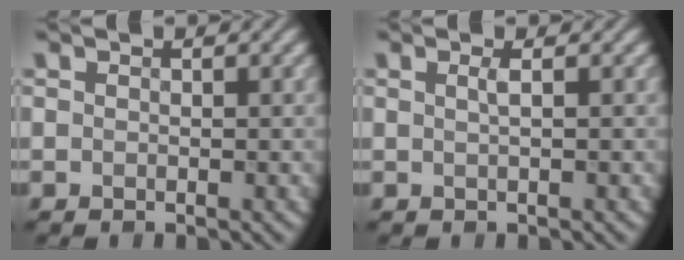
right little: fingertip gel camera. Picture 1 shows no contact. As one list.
[{"total": 0.8, "force": [0.3, 0.0, 0.7], "torque": [-0.014, 0.008, 0.003]}]